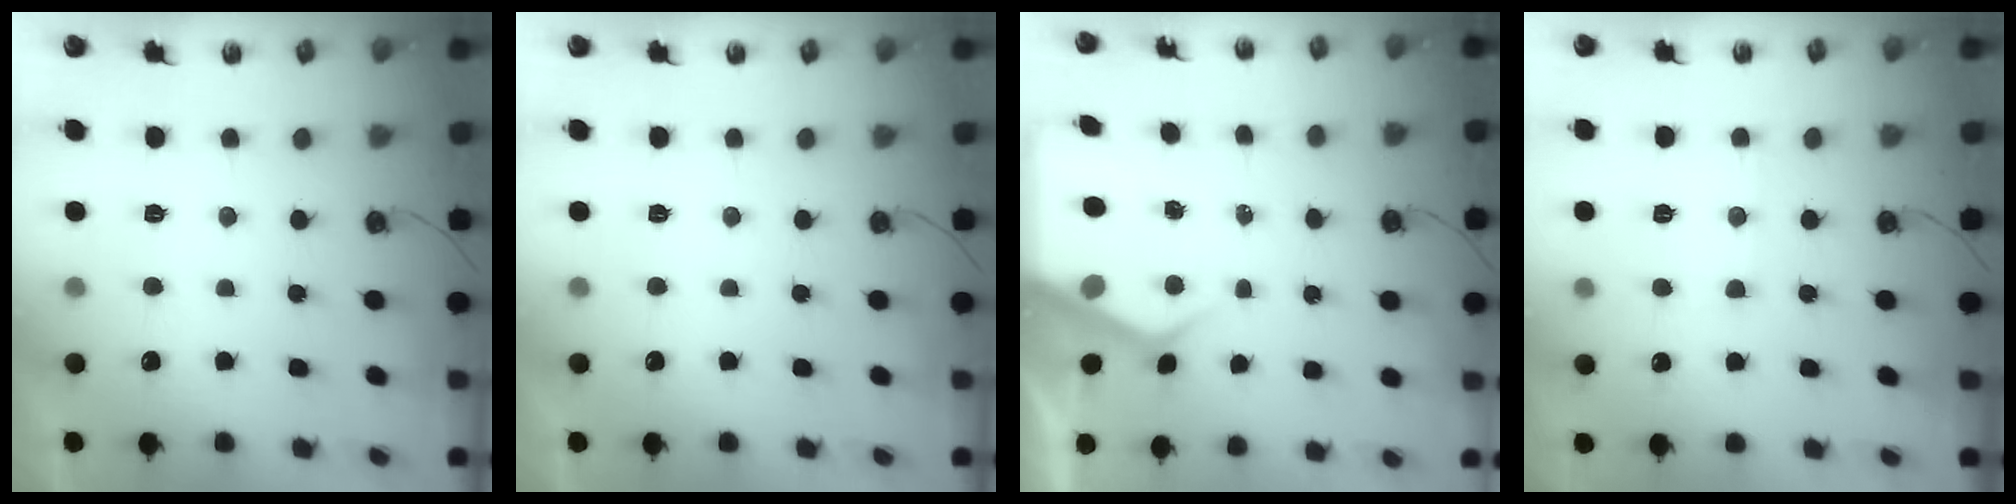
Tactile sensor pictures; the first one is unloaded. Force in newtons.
{"total": 0.0}
{"total": 5.8, "press": 5.8, "slide": 0.3}
{"total": 6.3, "press": 6.2, "slide": 0.8}